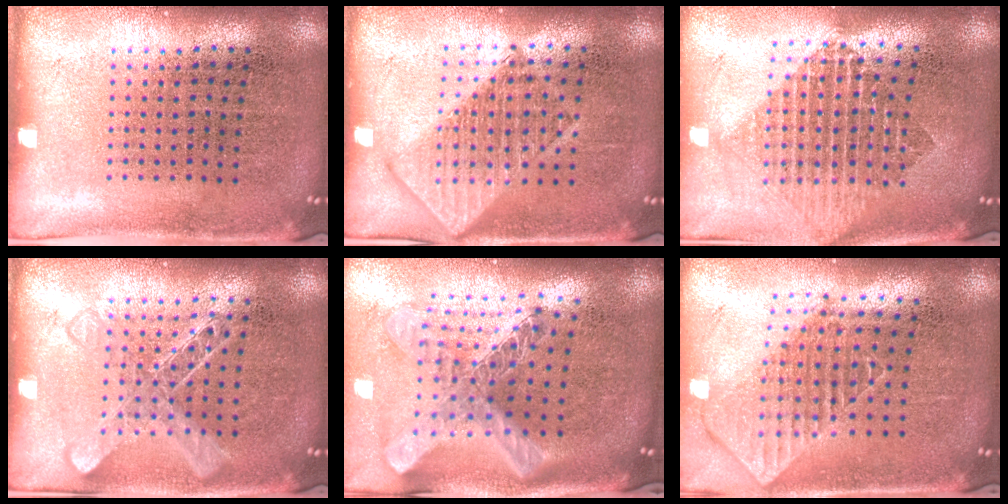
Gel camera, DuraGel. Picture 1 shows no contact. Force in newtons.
{"total": 2.9, "press": 2.9, "slide": 0.5}
{"total": 2.0, "press": 1.6, "slide": 1.2}
{"total": 2.3, "press": 2.3, "slide": 0.4}
{"total": 2.8, "press": 2.0, "slide": 1.9}
{"total": 2.0, "press": 1.5, "slide": 1.2}